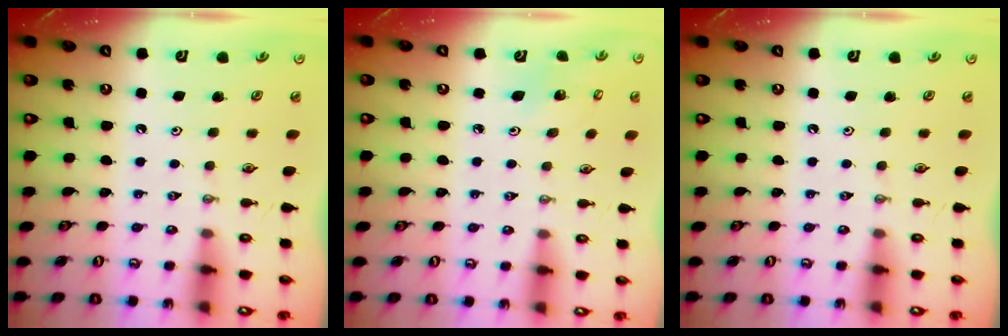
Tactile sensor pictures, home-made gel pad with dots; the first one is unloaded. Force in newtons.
{"total": 3.4, "press": 3.4, "slide": 0.2}
{"total": 0.0}